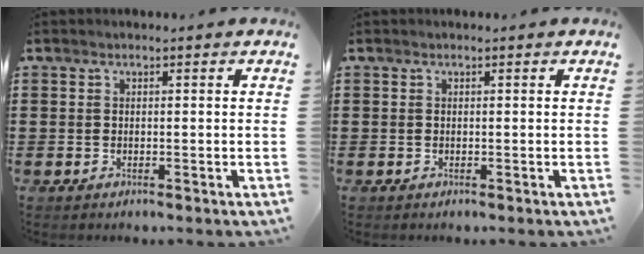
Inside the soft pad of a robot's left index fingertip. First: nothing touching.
{"total": 0.0}